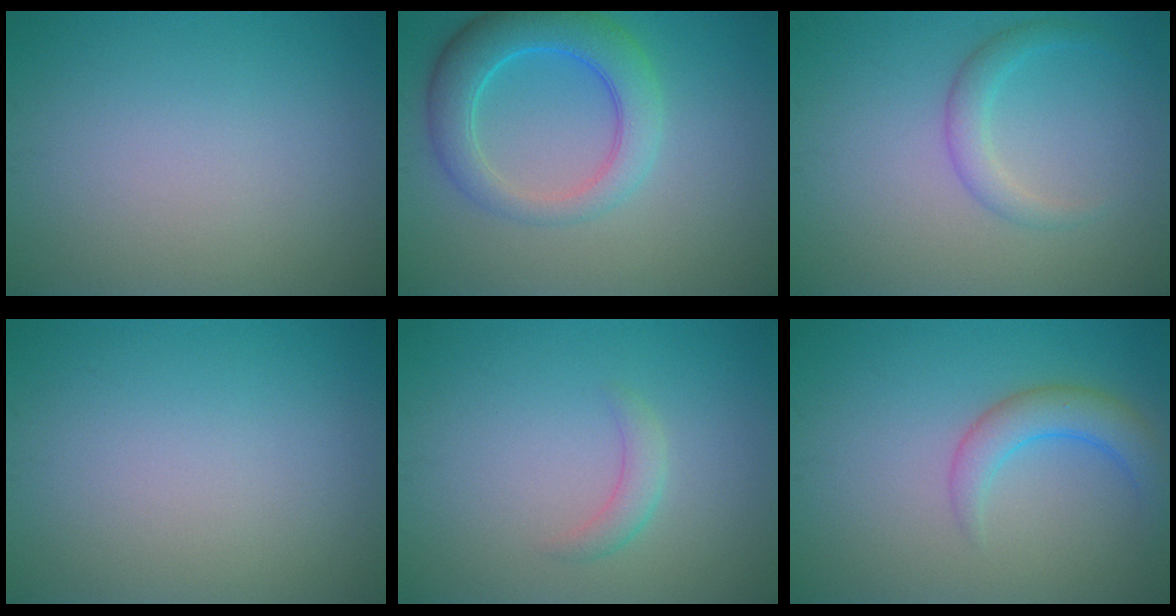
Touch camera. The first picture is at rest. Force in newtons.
{"total": 5.9, "press": 5.9, "slide": 0.3}
{"total": 2.1, "press": 2.1, "slide": 0.1}
{"total": 0.0}
{"total": 1.6, "press": 1.6, "slide": 0.1}
{"total": 3.4, "press": 3.4, "slide": 0.3}